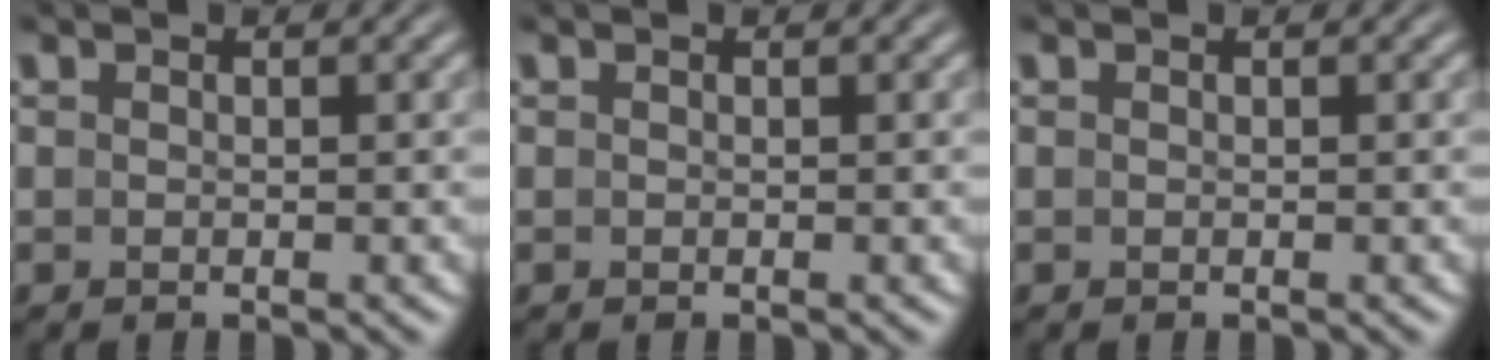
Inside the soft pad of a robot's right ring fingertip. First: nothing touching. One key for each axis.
{"total": 0.0}
{"total": 0.0}